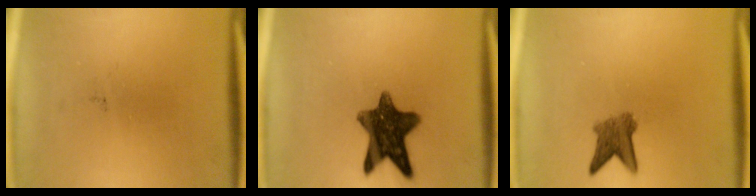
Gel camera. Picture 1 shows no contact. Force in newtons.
{"total": 11.4}
{"total": 3.9}